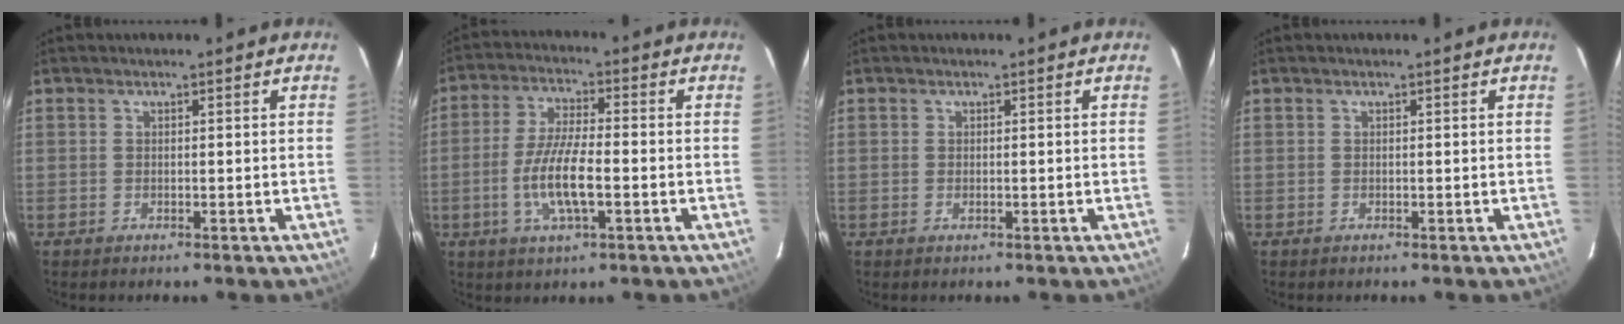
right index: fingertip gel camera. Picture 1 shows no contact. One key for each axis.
{"total": 9.5, "fx": -2.6, "fy": 2.3, "fz": 8.8, "tx": -0.179, "ty": -0.002, "tz": -0.052}
{"total": 0.5, "fx": -0.1, "fy": 0.3, "fz": 0.4, "tx": -0.008, "ty": 0.001, "tz": -0.002}
{"total": 0.0}